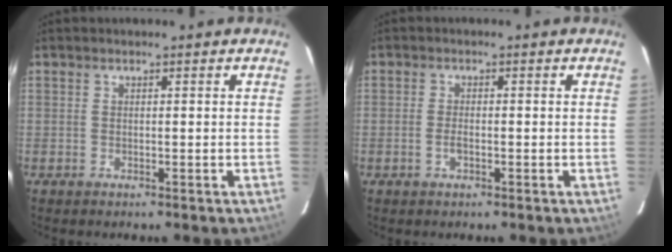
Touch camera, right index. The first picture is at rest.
{"total": 1.8, "force": [-0.7, 0.8, 1.5], "torque": [-0.032, 0.001, -0.014]}